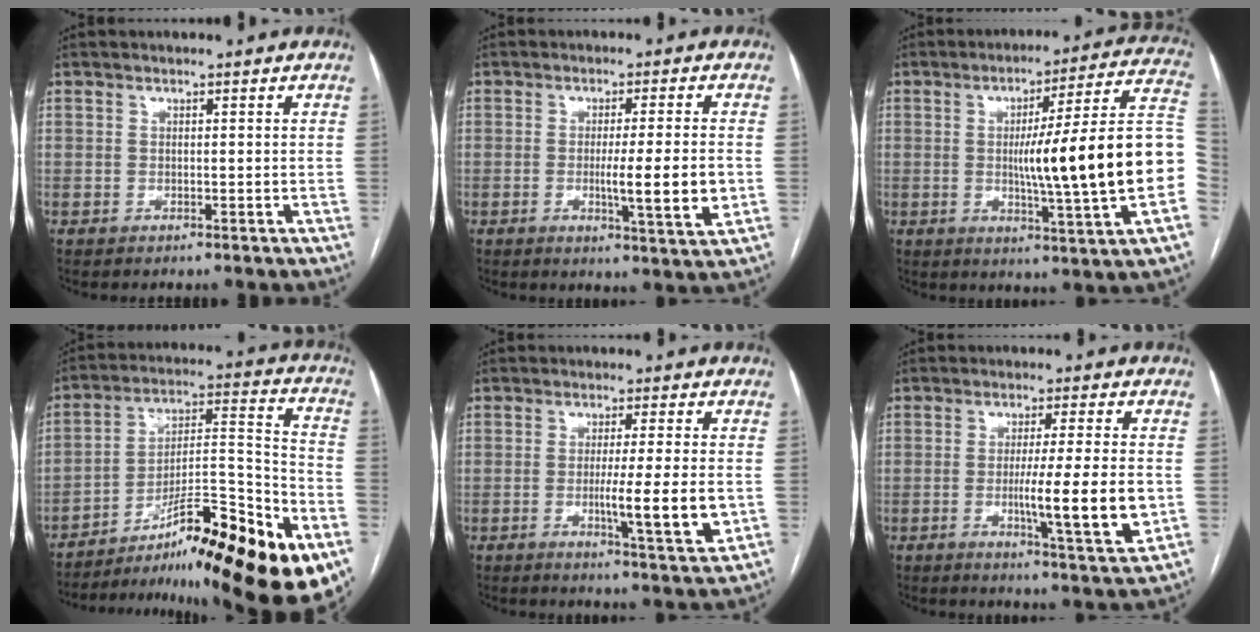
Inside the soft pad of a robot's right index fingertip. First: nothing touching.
{"total": 8.4, "force": [-1.5, -0.4, 8.3], "torque": [-0.127, -0.018, -0.025]}
{"total": 21.6, "force": [-1.8, -0.8, 21.5], "torque": [-0.244, 0.018, -0.032]}
{"total": 25.2, "force": [-16.8, 2.0, 18.6], "torque": [-0.221, 0.014, -0.265]}
{"total": 9.0, "force": [-1.6, -0.3, 8.9], "torque": [-0.140, -0.021, -0.028]}
{"total": 11.3, "force": [-1.8, -0.4, 11.1], "torque": [-0.174, -0.024, -0.034]}